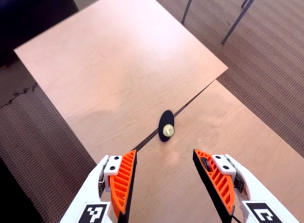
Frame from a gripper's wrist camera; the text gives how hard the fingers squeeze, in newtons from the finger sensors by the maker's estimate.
{"total": 0.5, "left": 0.3, "right": 0.7}